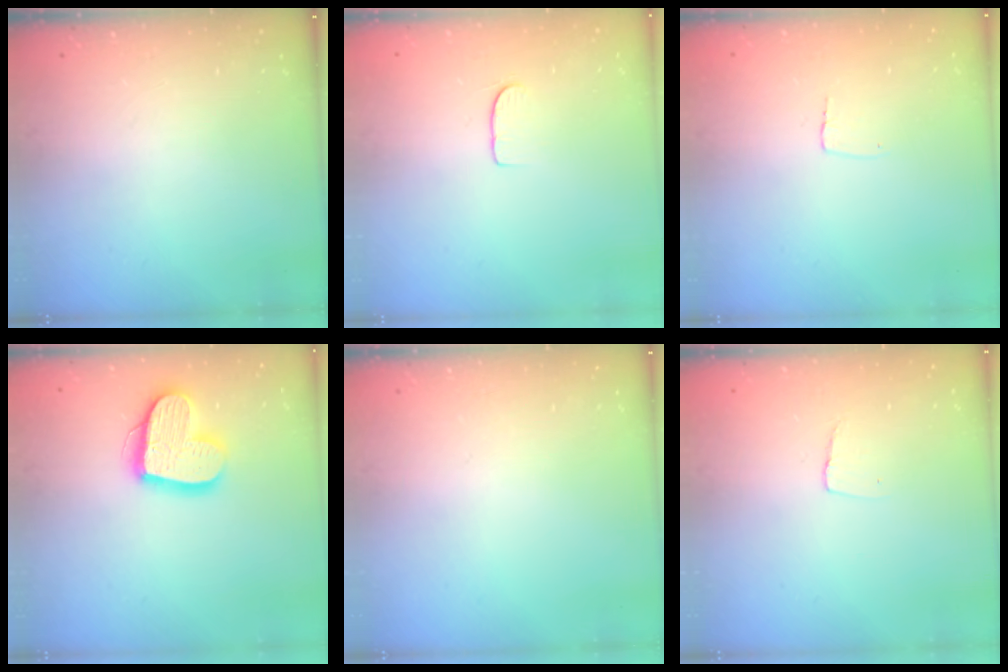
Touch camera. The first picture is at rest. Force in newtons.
{"total": 4.9, "press": 4.9, "slide": 0.3}
{"total": 2.6, "press": 2.6, "slide": 0.1}
{"total": 16.2, "press": 16.2, "slide": 1.4}
{"total": 0.0}
{"total": 3.6, "press": 3.6, "slide": 0.4}